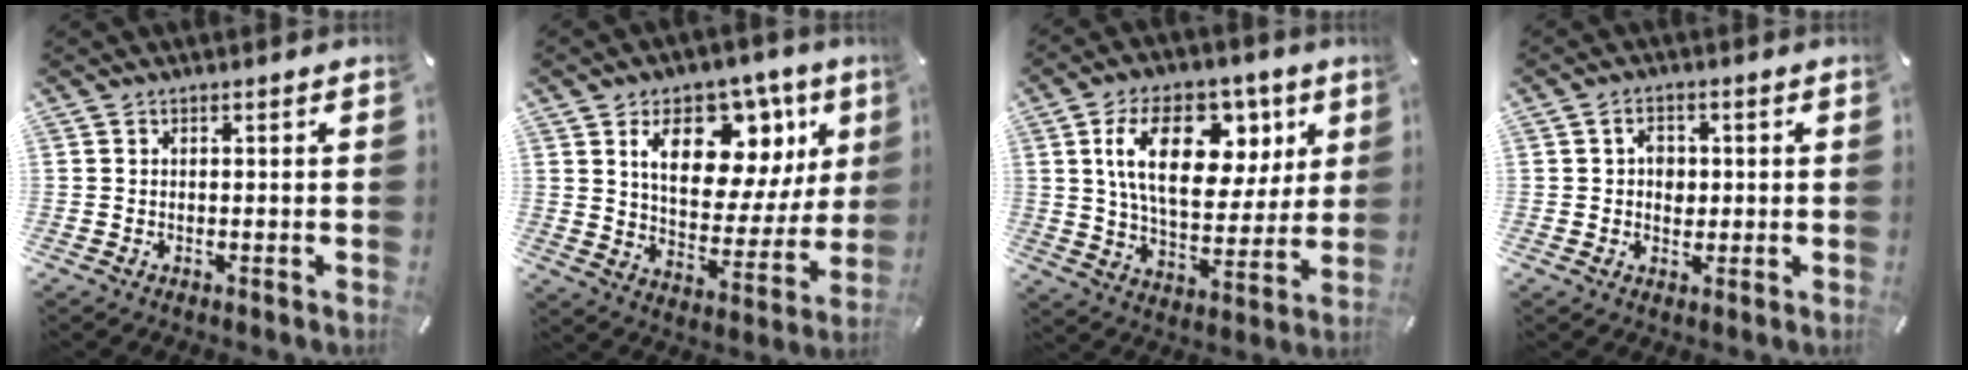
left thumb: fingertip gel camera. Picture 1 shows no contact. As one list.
[{"total": 17.5, "force": [9.0, 10.7, 10.5], "torque": [-0.160, -0.044, 0.156]}, {"total": 20.7, "force": [7.4, 12.4, 14.8], "torque": [-0.247, 0.001, 0.125]}, {"total": 3.7, "force": [0.2, 3.0, 2.2], "torque": [-0.020, -0.003, -0.001]}]